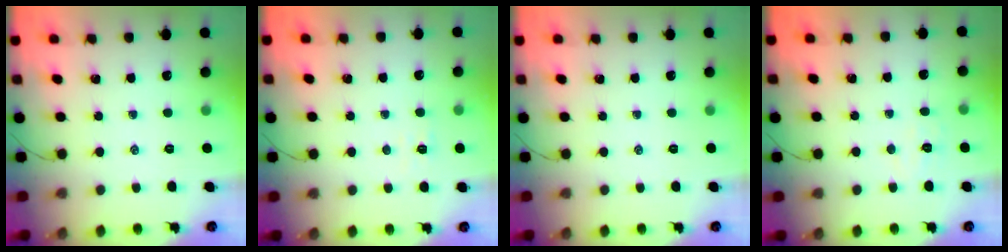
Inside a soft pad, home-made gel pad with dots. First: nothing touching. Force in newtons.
{"total": 2.8, "press": 2.7, "slide": 0.8}
{"total": 0.0}
{"total": 4.6, "press": 4.5, "slide": 1.0}